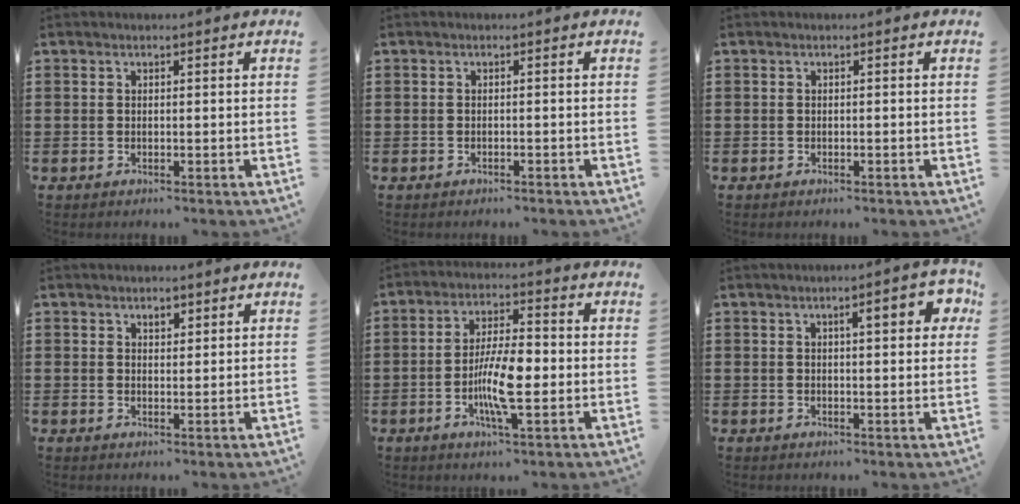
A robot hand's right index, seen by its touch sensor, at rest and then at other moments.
{"total": 0.5, "force": [-0.5, 0.1, 0.2], "torque": [-0.006, -0.003, -0.009]}
{"total": 0.0}
{"total": 1.5, "force": [0.9, 0.8, 0.8], "torque": [-0.018, 0.004, 0.017]}
{"total": 8.9, "force": [-2.1, 2.5, 8.3], "torque": [-0.158, -0.001, -0.039]}
{"total": 4.7, "force": [1.5, 1.2, 4.3], "torque": [-0.062, 0.000, 0.016]}